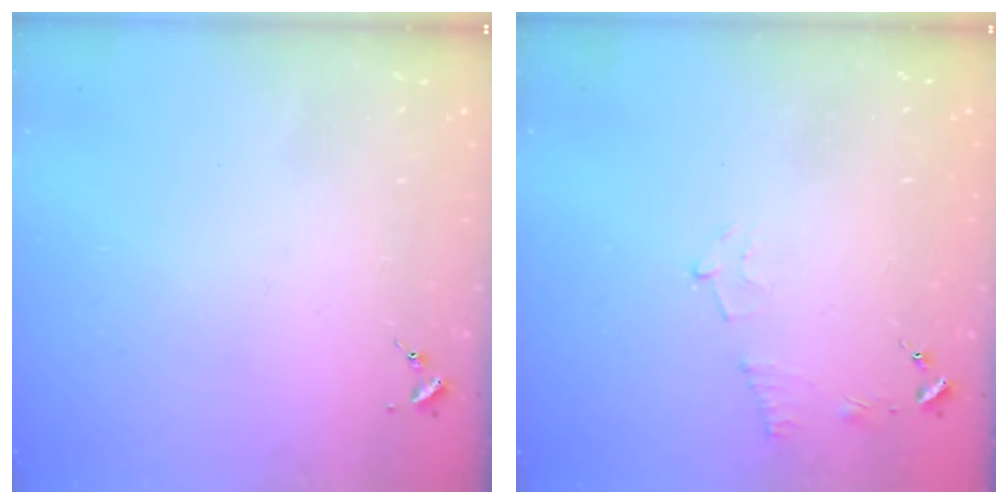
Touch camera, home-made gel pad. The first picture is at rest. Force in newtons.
{"total": 4.7, "press": 4.5, "slide": 1.4}